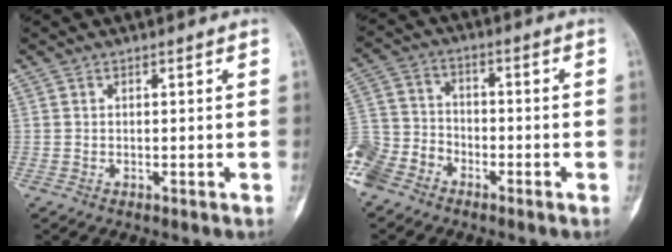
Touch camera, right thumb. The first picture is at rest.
{"total": 9.9, "force": [-6.5, 6.4, 3.7], "torque": [-0.072, 0.036, -0.137]}